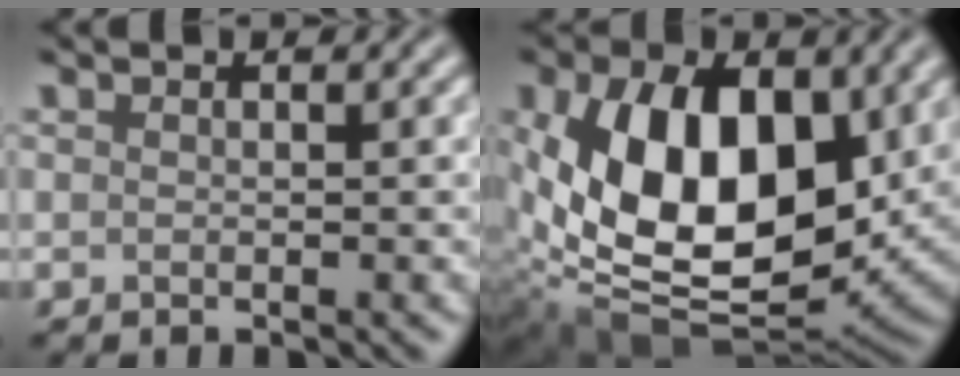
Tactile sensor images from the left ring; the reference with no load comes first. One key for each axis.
{"total": 14.3, "fx": 1.9, "fy": 8.7, "fz": 11.2, "tx": -0.203, "ty": -0.015, "tz": 0.037}